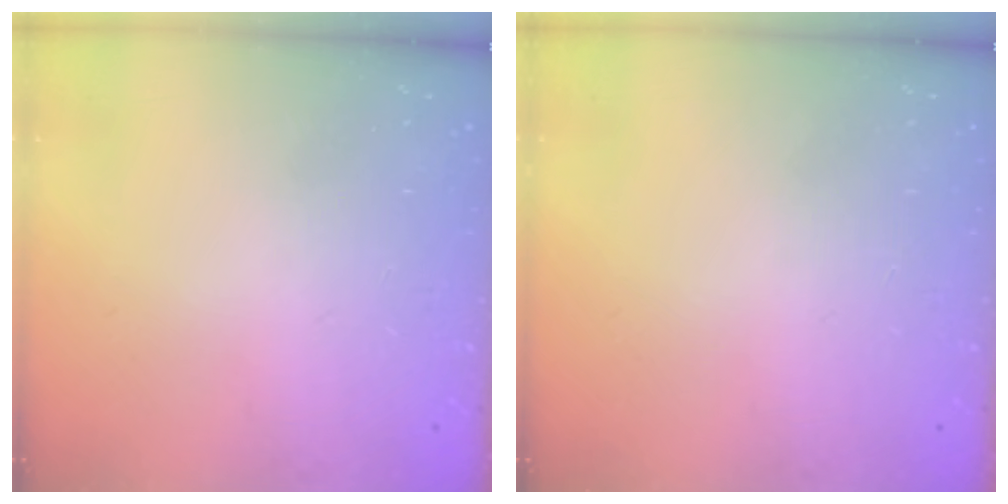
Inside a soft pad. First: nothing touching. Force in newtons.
{"total": 0.0}